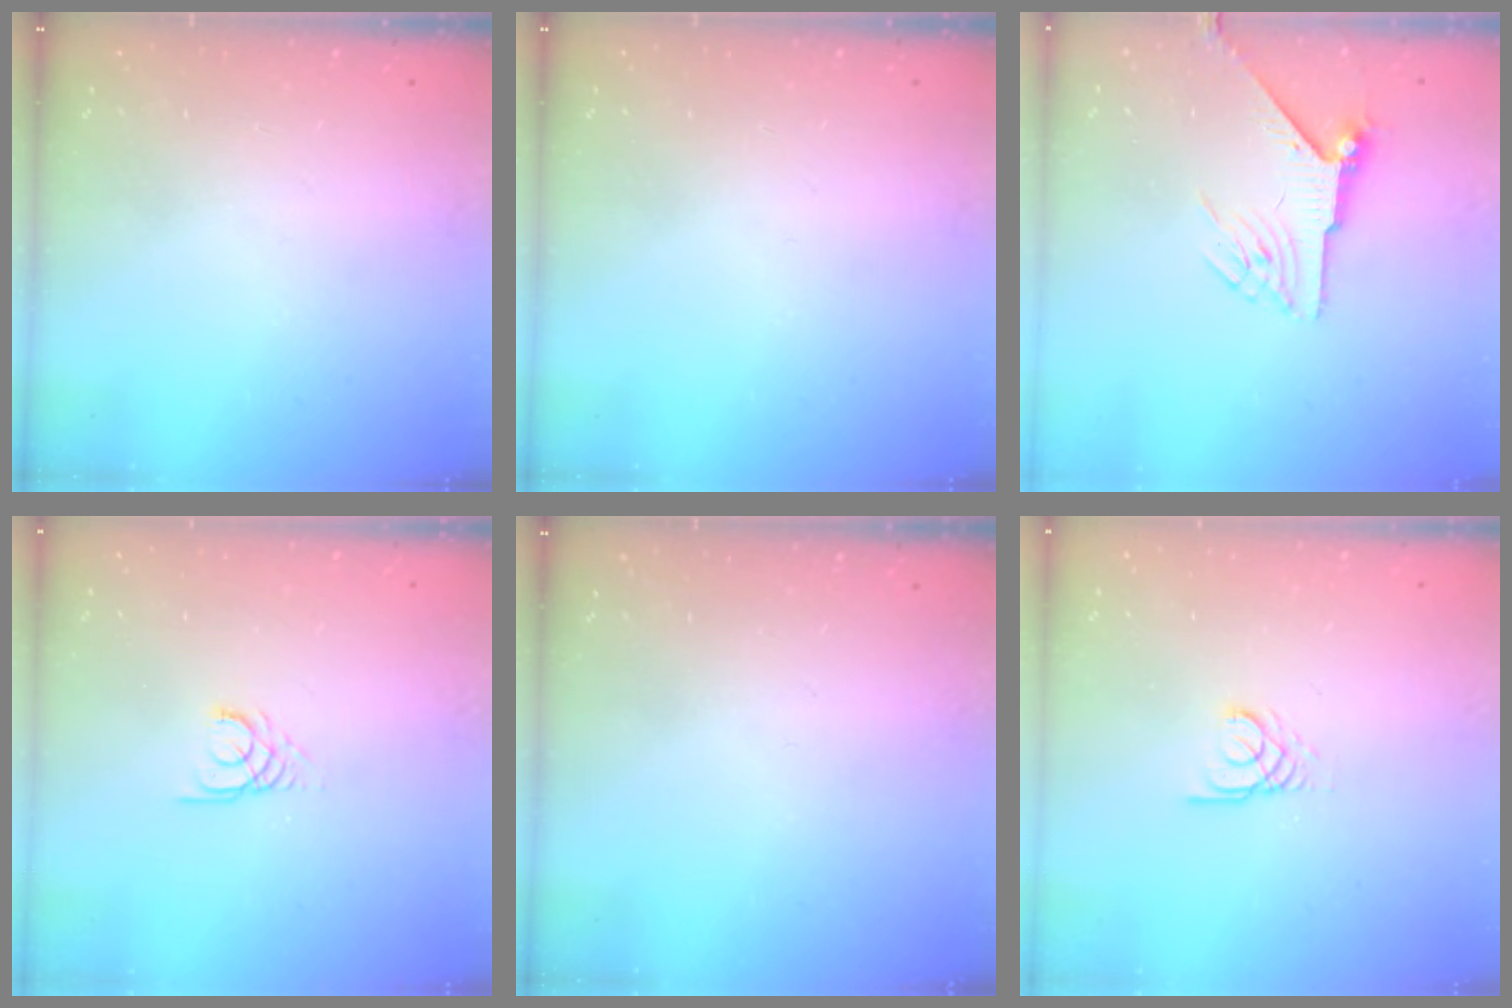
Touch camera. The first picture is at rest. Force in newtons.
{"total": 0.0}
{"total": 5.8, "press": 5.7, "slide": 0.9}
{"total": 2.2, "press": 2.2, "slide": 0.2}
{"total": 0.0}
{"total": 2.2, "press": 2.1, "slide": 0.2}